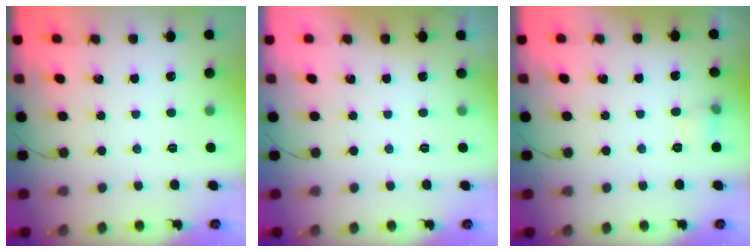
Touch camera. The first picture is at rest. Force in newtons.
{"total": 0.0}
{"total": 5.4, "press": 5.1, "slide": 1.8}